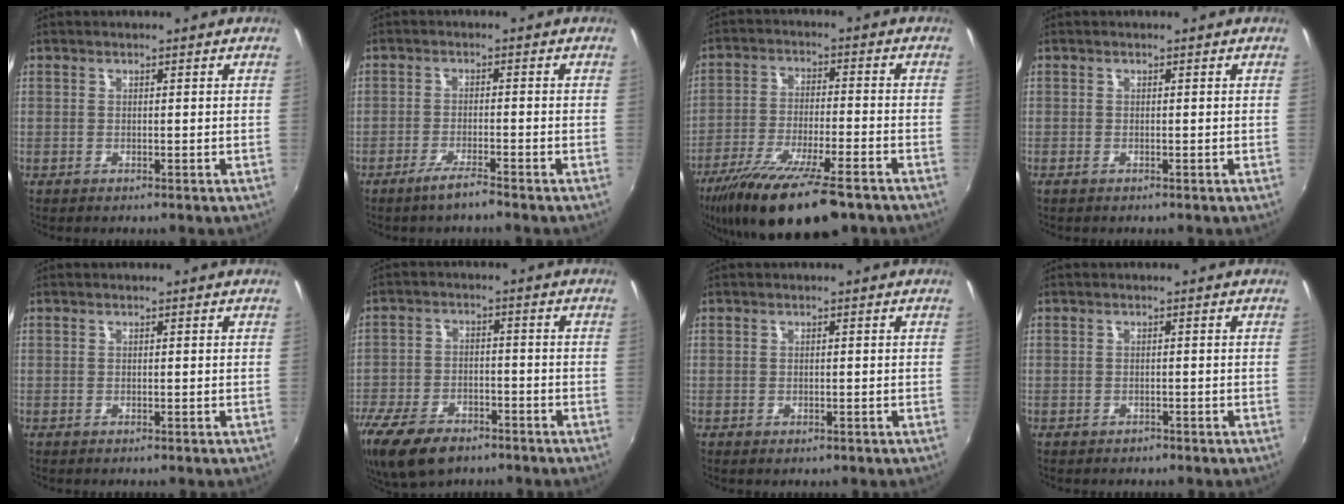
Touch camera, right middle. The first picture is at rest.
{"total": 3.6, "force": [-2.9, 0.0, 2.2], "torque": [-0.057, -0.004, -0.056]}
{"total": 18.2, "force": [-13.0, 4.2, 12.0], "torque": [-0.231, -0.052, -0.216]}
{"total": 0.7, "force": [-0.4, 0.4, 0.4], "torque": [-0.008, -0.005, -0.008]}
{"total": 0.0}
{"total": 15.7, "force": [-10.4, 8.3, 8.2], "torque": [-0.210, -0.033, -0.185]}
{"total": 0.8, "force": [-0.3, 0.7, 0.4], "torque": [-0.004, -0.004, -0.005]}
{"total": 1.0, "force": [-0.8, 0.7, 0.2], "torque": [-0.006, 0.001, -0.010]}